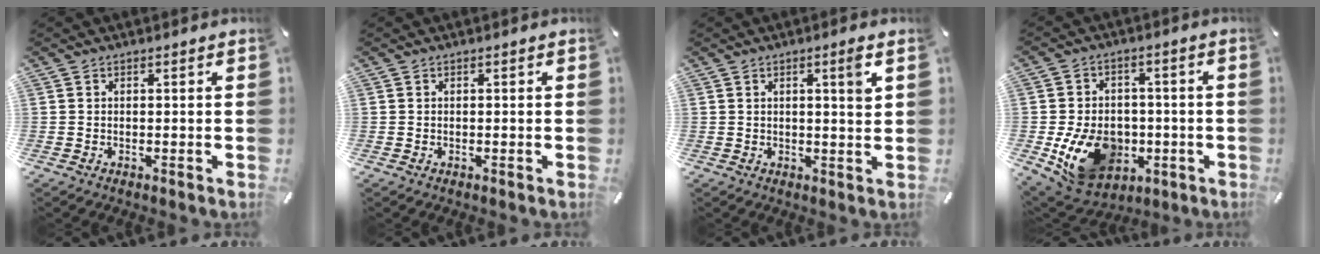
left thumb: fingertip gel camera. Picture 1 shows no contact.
{"total": 0.0}
{"total": 4.1, "force": [1.6, 0.4, 3.7], "torque": [-0.058, -0.008, 0.021]}
{"total": 15.4, "force": [-4.1, 12.0, 8.8], "torque": [-0.169, 0.020, -0.062]}